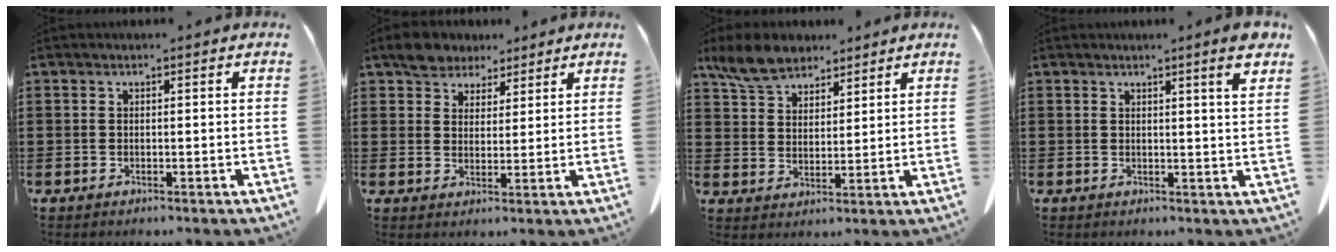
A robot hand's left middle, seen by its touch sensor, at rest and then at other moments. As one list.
[{"total": 5.0, "force": [4.1, 2.8, 0.7], "torque": [-0.025, -0.001, 0.076]}, {"total": 7.3, "force": [6.1, 2.9, 2.7], "torque": [-0.075, -0.003, 0.117]}, {"total": 3.9, "force": [2.9, -0.5, 2.5], "torque": [-0.047, -0.009, 0.050]}]